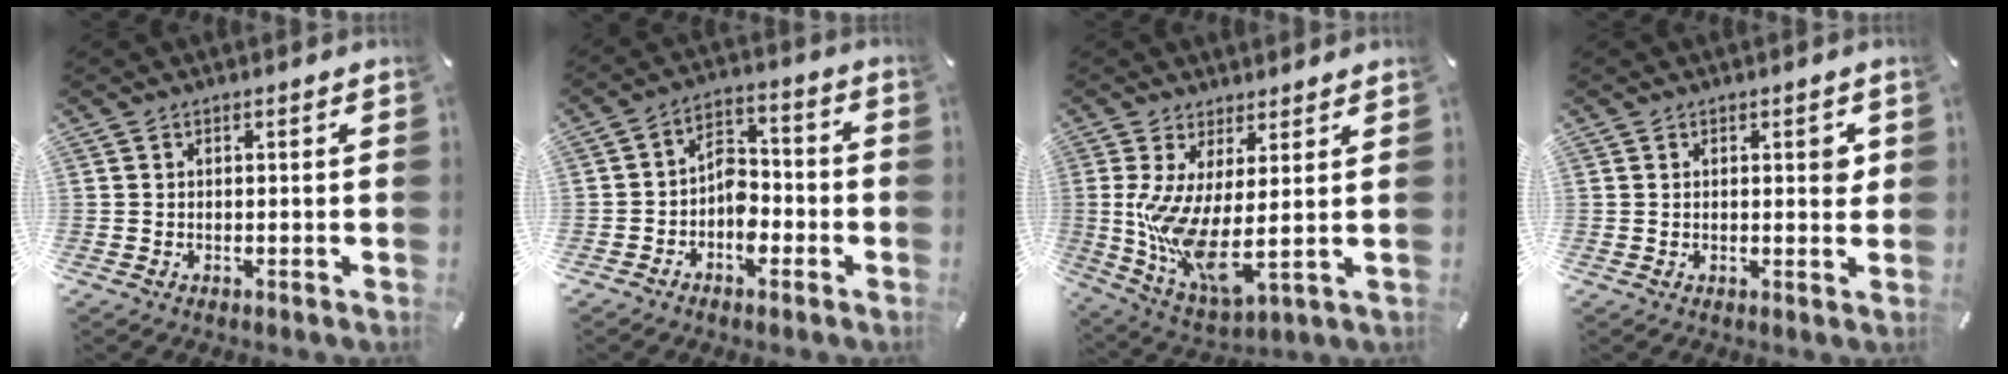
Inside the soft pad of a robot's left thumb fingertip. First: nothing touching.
{"total": 7.0, "force": [-3.3, 4.8, 4.0], "torque": [-0.077, 0.022, -0.059]}
{"total": 12.2, "force": [1.6, 3.5, 11.6], "torque": [-0.239, -0.051, 0.029]}
{"total": 2.3, "force": [0.8, 1.0, 1.9], "torque": [-0.015, -0.006, 0.006]}